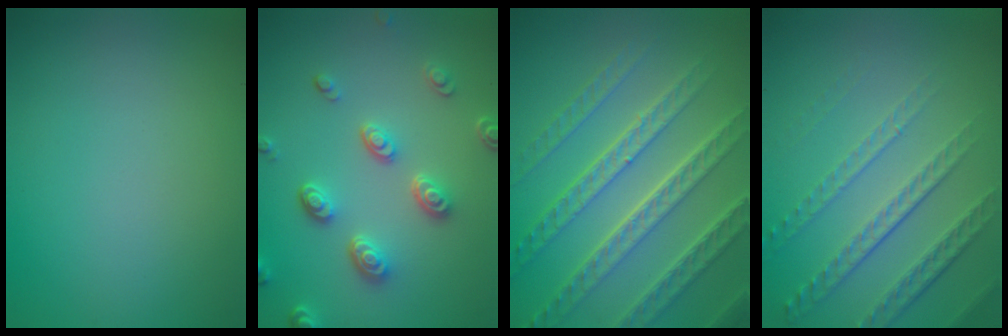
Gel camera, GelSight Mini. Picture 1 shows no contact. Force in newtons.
{"total": 4.0, "press": 3.3, "slide": 2.3}
{"total": 7.8, "press": 5.6, "slide": 5.4}
{"total": 5.0, "press": 3.4, "slide": 3.7}